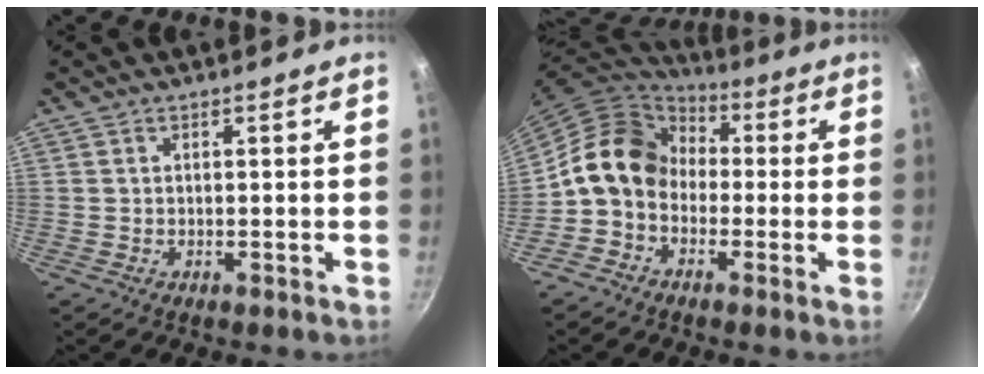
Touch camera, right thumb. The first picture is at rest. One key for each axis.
{"total": 12.8, "fx": -0.7, "fy": 10.4, "fz": 7.4, "tx": -0.096, "ty": 0.041, "tz": -0.040}